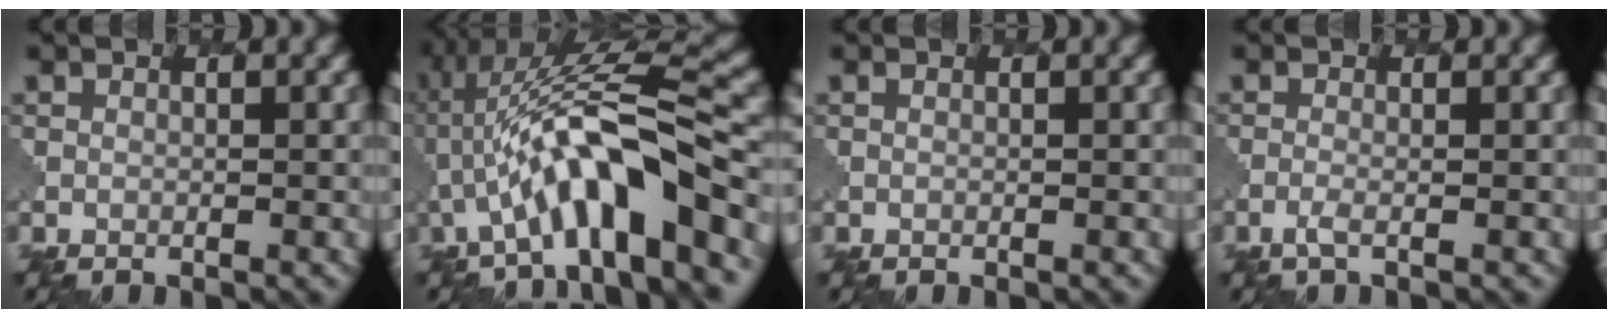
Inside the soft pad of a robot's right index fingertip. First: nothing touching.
{"total": 10.1, "force": [-2.3, 2.5, 9.5], "torque": [-0.162, 0.025, -0.034]}
{"total": 0.0}
{"total": 1.2, "force": [-0.4, 0.4, 1.0], "torque": [-0.016, 0.000, -0.015]}